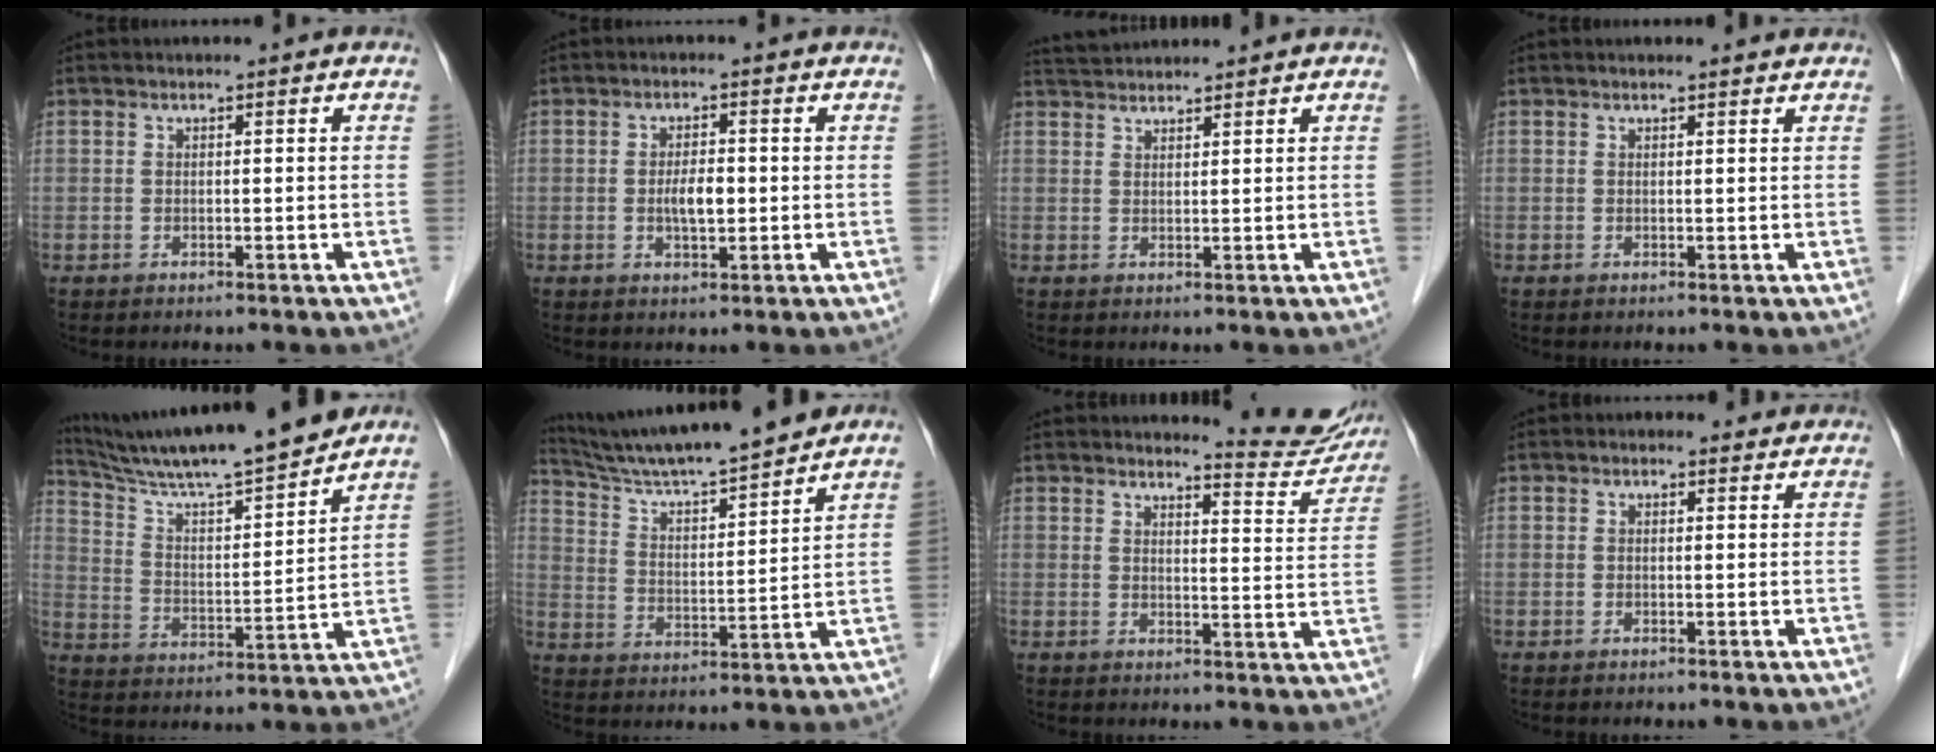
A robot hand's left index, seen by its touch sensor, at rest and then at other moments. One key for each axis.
{"total": 3.3, "fx": -0.5, "fy": 1.1, "fz": 3.0, "tx": -0.057, "ty": -0.002, "tz": -0.006}
{"total": 4.8, "fx": 4.7, "fy": -0.3, "fz": 0.9, "tx": -0.021, "ty": 0.032, "tz": 0.089}
{"total": 1.6, "fx": 1.6, "fy": 0.2, "fz": 0.2, "tx": -0.010, "ty": 0.000, "tz": 0.016}
{"total": 17.5, "fx": 15.7, "fy": -0.2, "fz": 7.7, "tx": -0.137, "ty": -0.001, "tz": 0.260}
{"total": 15.4, "fx": 14.2, "fy": -0.4, "fz": 5.9, "tx": -0.111, "ty": 0.003, "tz": 0.235}
{"total": 8.4, "fx": 8.4, "fy": 0.5, "fz": 0.6, "tx": 0.001, "ty": -0.045, "tz": 0.089}
{"total": 1.4, "fx": 1.0, "fy": 1.0, "fz": 0.1, "tx": 0.000, "ty": 0.003, "tz": 0.005}